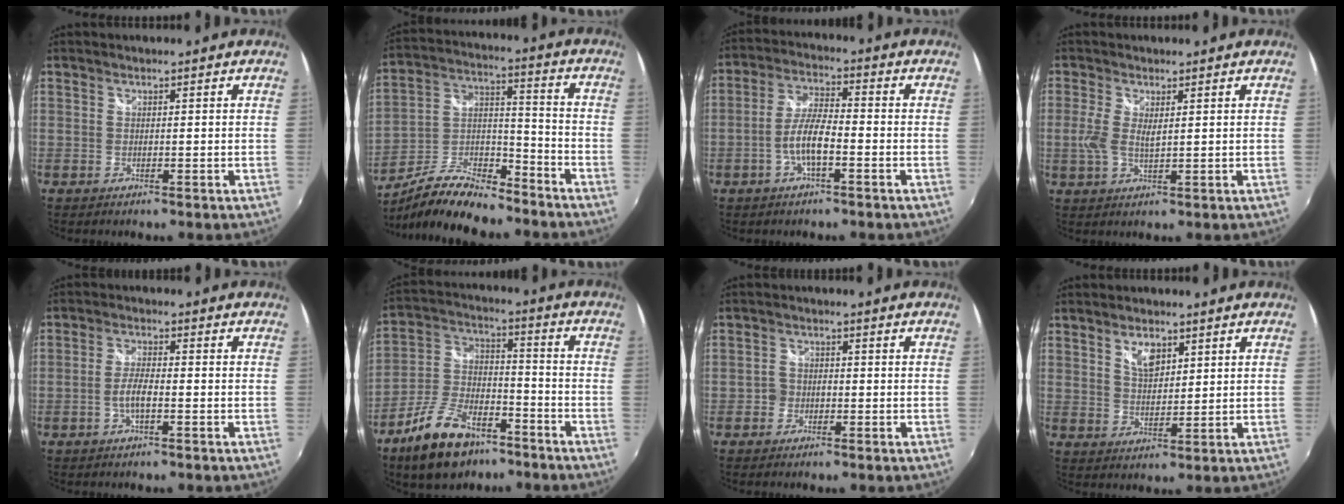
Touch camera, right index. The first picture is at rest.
{"total": 15.5, "force": [-11.6, 5.2, 8.9], "torque": [-0.188, 0.003, -0.208]}
{"total": 6.1, "force": [-2.4, 1.6, 5.4], "torque": [-0.112, 0.005, -0.046]}
{"total": 4.1, "force": [0.6, 1.6, 3.7], "torque": [-0.081, -0.003, 0.008]}
{"total": 3.6, "force": [-1.4, 0.9, 3.2], "torque": [-0.070, 0.001, -0.026]}
{"total": 15.9, "force": [-10.3, 7.9, 9.1], "torque": [-0.192, 0.005, -0.181]}
{"total": 2.5, "force": [-1.3, 2.1, 0.6], "torque": [-0.011, 0.003, -0.026]}
{"total": 4.9, "force": [2.6, 2.6, 3.3], "torque": [-0.052, 0.002, 0.046]}